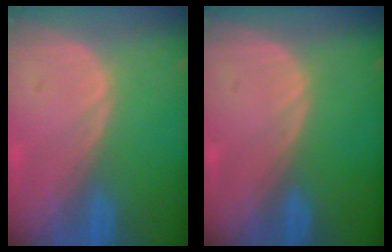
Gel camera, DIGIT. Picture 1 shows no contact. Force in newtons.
{"total": 0.0}